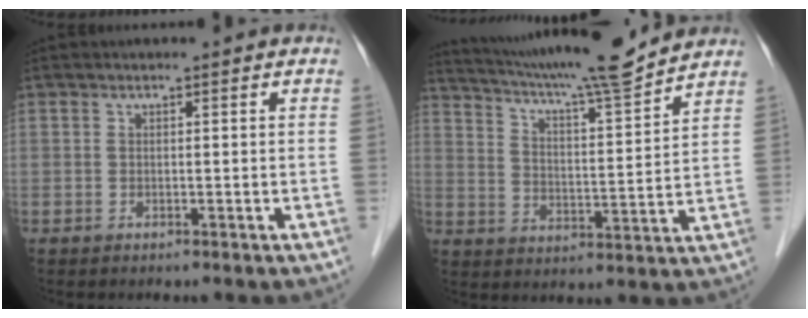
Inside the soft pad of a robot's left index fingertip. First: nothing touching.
{"total": 15.8, "force": [14.4, -0.5, 6.6], "torque": [-0.121, -0.010, 0.219]}